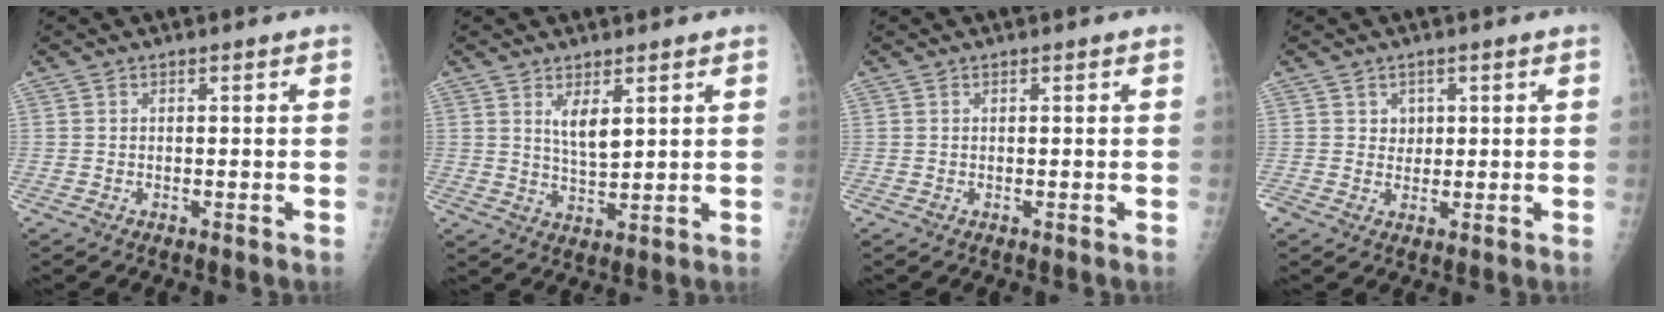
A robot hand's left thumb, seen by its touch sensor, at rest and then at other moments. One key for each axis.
{"total": 5.0, "fx": 2.3, "fy": 1.9, "fz": 4.0, "tx": -0.064, "ty": -0.024, "tz": 0.047}
{"total": 0.0}
{"total": 2.2, "fx": 0.8, "fy": 2.0, "fz": 0.6, "tx": 0.009, "ty": -0.003, "tz": 0.011}